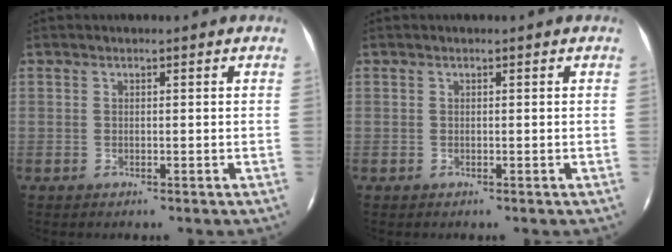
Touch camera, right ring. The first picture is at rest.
{"total": 0.0}